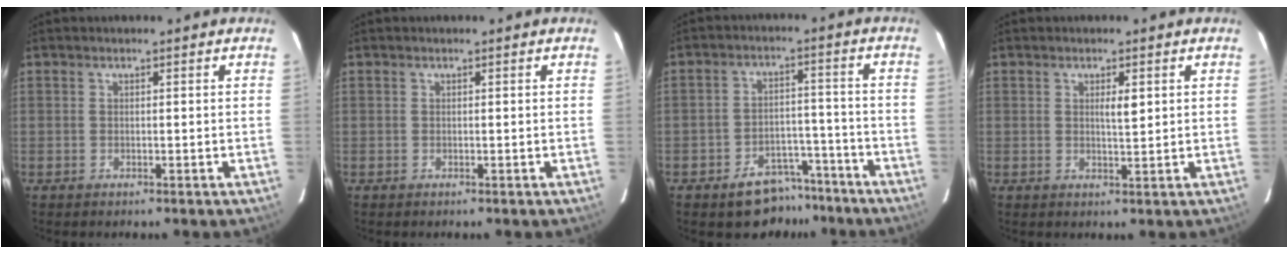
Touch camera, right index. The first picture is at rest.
{"total": 0.0}
{"total": 7.9, "force": [-5.9, 4.6, 2.7], "torque": [-0.030, 0.019, -0.086]}
{"total": 2.2, "force": [0.7, 0.4, 2.0], "torque": [-0.034, -0.003, 0.010]}